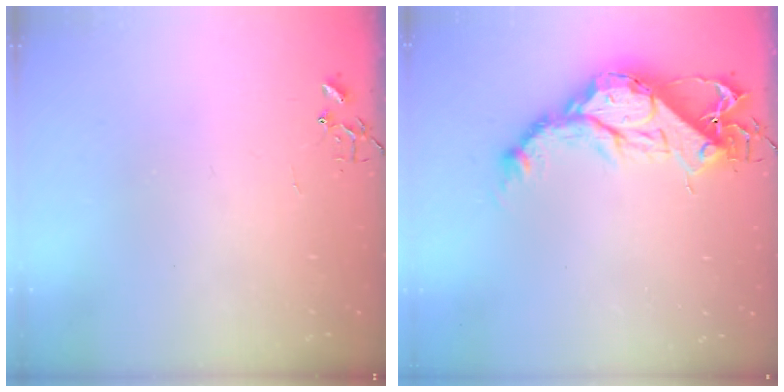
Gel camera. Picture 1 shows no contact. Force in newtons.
{"total": 17.2, "press": 17.1, "slide": 1.3}